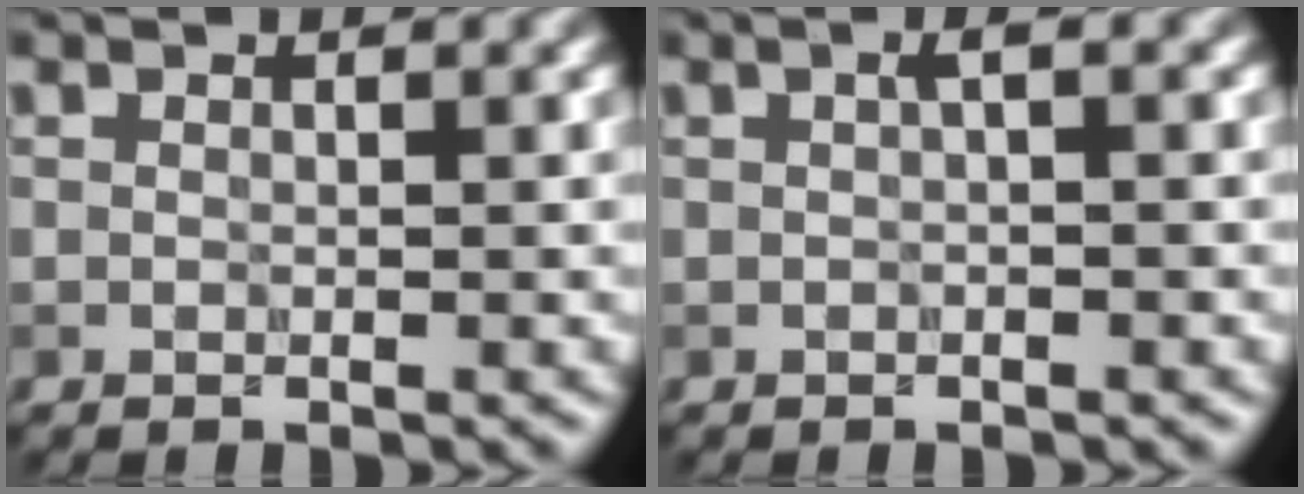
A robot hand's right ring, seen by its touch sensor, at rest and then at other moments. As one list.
[{"total": 1.0, "force": [0.1, 0.1, 1.0], "torque": [-0.018, 0.005, 0.002]}]